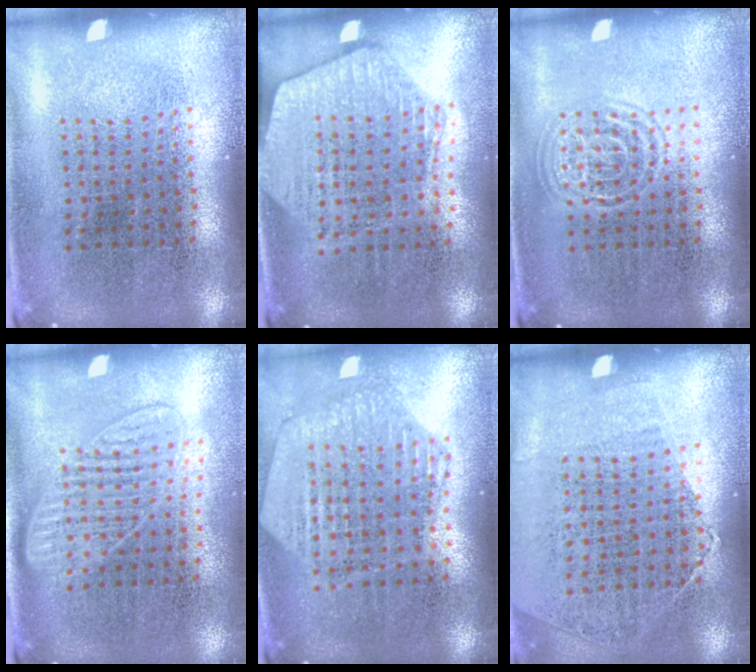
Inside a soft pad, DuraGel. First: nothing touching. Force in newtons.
{"total": 1.7, "press": 1.5, "slide": 0.8}
{"total": 1.4, "press": 1.3, "slide": 0.3}
{"total": 1.3, "press": 1.2, "slide": 0.5}
{"total": 1.2, "press": 1.2, "slide": 0.2}
{"total": 1.2, "press": 0.9, "slide": 0.7}